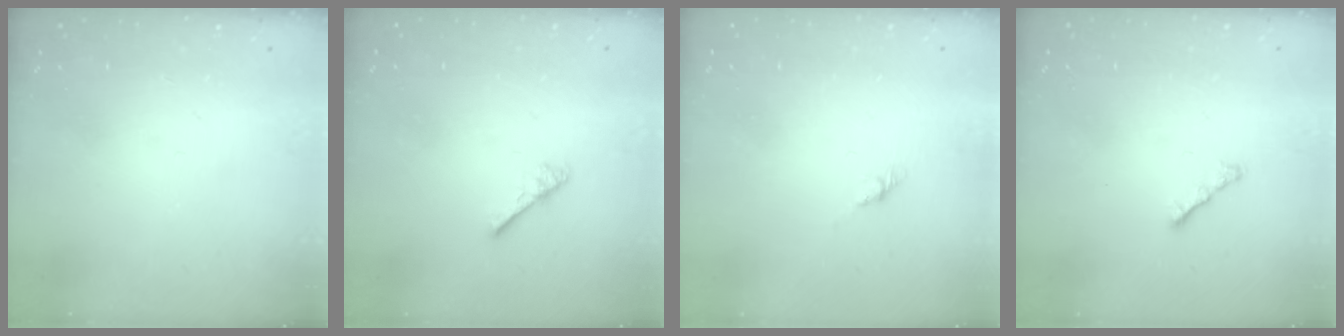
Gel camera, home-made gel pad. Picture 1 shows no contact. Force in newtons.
{"total": 2.5, "press": 2.5, "slide": 0.4}
{"total": 2.7, "press": 2.6, "slide": 0.7}
{"total": 2.3, "press": 2.2, "slide": 0.7}